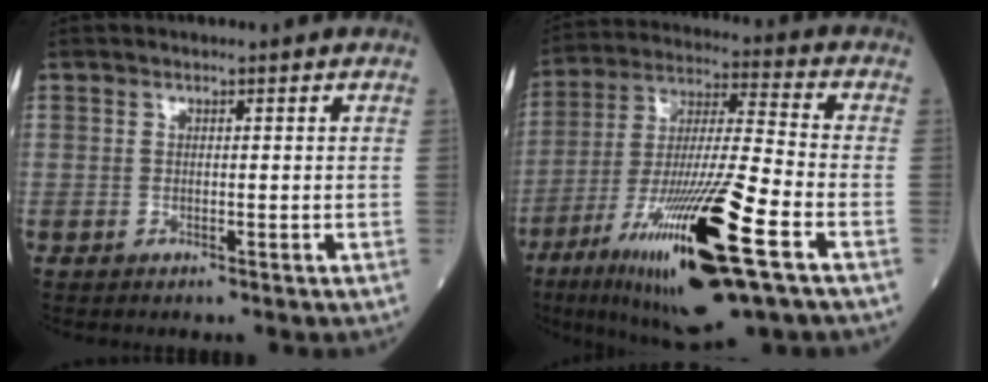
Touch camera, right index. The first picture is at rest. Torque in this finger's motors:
{"motor_torque": [2.11, -0.03, 1.05, 0.21]}